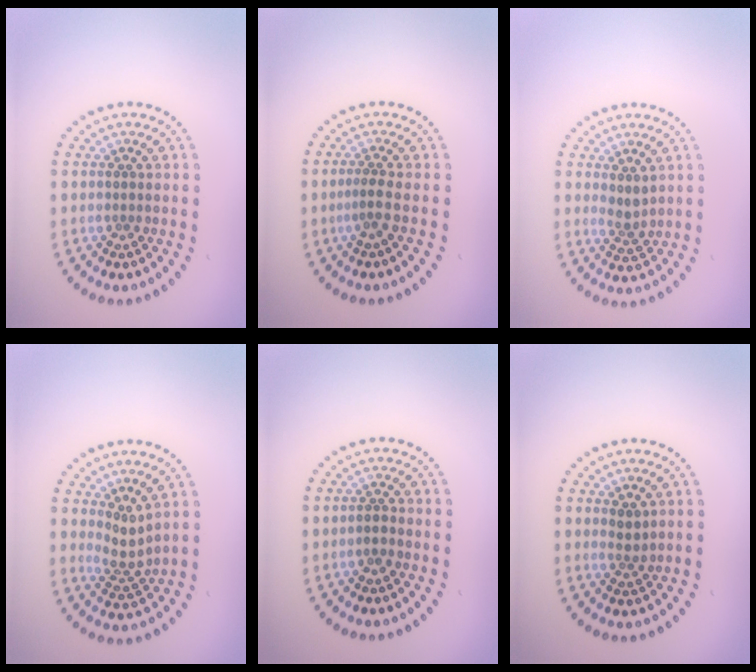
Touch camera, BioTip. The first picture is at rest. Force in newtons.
{"total": 1.5, "press": 1.0, "slide": 1.1}
{"total": 1.7, "press": 1.3, "slide": 1.1}
{"total": 2.3, "press": 1.6, "slide": 1.7}
{"total": 1.0, "press": 0.8, "slide": 0.5}
{"total": 1.3, "press": 0.9, "slide": 0.9}